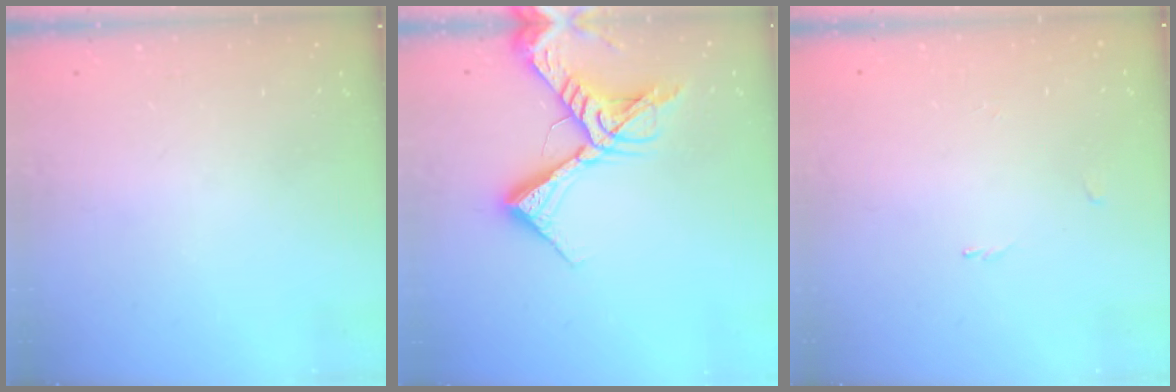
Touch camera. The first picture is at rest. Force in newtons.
{"total": 14.6, "press": 14.5, "slide": 1.6}
{"total": 0.0}